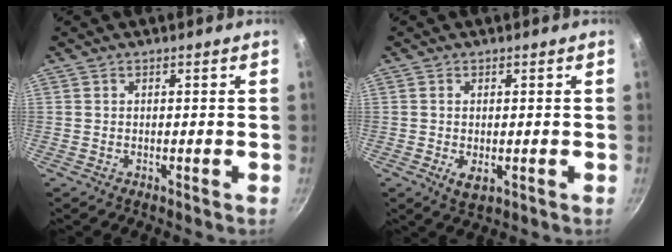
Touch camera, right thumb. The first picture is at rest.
{"total": 3.0, "force": [-0.7, 1.6, 2.5], "torque": [-0.045, -0.012, -0.006]}